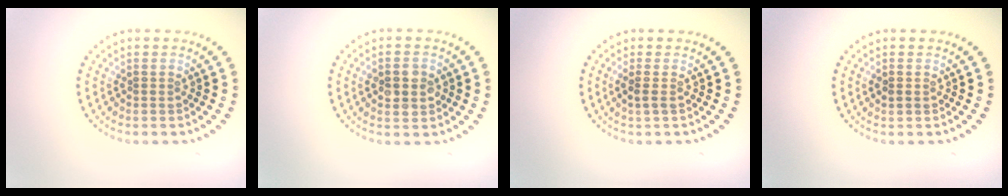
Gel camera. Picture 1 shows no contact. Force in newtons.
{"total": 2.8, "press": 2.8, "slide": 0.2}
{"total": 1.1, "press": 1.0, "slide": 0.5}
{"total": 0.8, "press": 0.8, "slide": 0.1}